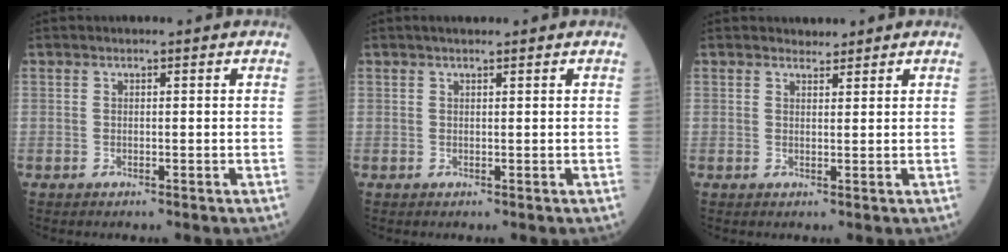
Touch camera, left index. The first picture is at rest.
{"total": 1.8, "force": [1.5, 0.2, 1.1], "torque": [-0.016, 0.014, 0.022]}
{"total": 1.4, "force": [1.4, 0.5, -0.1], "torque": [-0.003, 0.001, 0.020]}